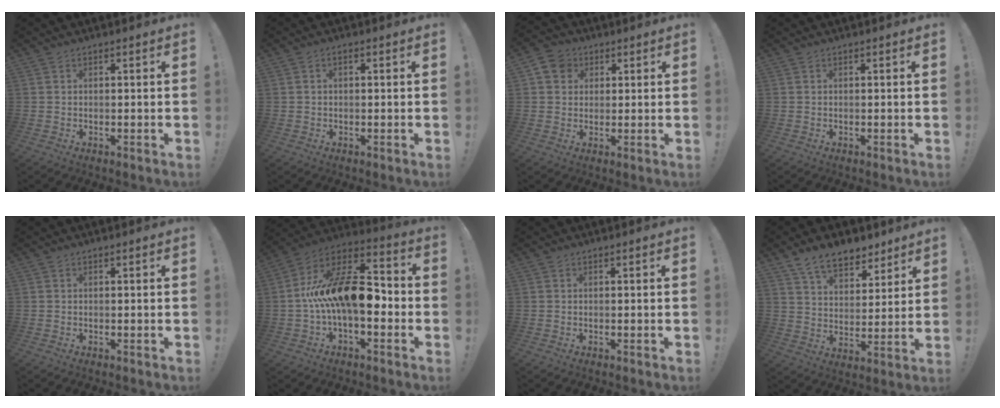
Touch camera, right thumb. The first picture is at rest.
{"total": 1.1, "force": [-0.4, 0.7, 0.7], "torque": [-0.011, 0.003, -0.008]}
{"total": 6.7, "force": [2.7, 5.8, 2.2], "torque": [-0.035, -0.003, 0.054]}
{"total": 0.0}
{"total": 0.0}
{"total": 19.4, "force": [-1.3, 9.8, 16.7], "torque": [-0.292, 0.012, -0.017]}
{"total": 0.0}
{"total": 11.5, "force": [8.6, 6.1, 4.7], "torque": [-0.073, -0.053, 0.163]}